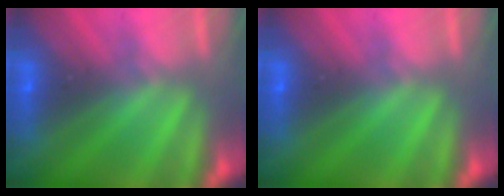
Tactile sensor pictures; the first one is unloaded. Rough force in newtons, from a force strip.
{"total": 0.0}